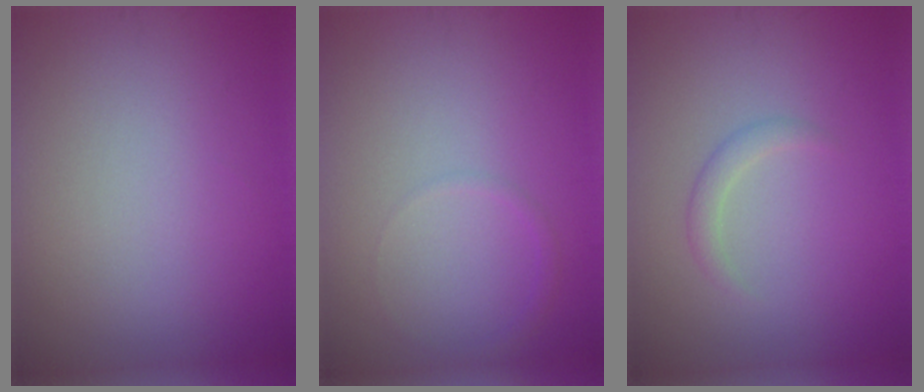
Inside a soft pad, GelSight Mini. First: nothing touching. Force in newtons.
{"total": 0.7, "press": 0.7, "slide": 0.1}
{"total": 1.3, "press": 1.3, "slide": 0.1}